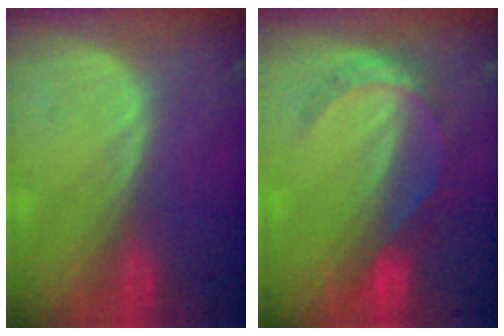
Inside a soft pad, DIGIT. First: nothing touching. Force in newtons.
{"total": 4.7, "press": 4.7, "slide": 0.4}